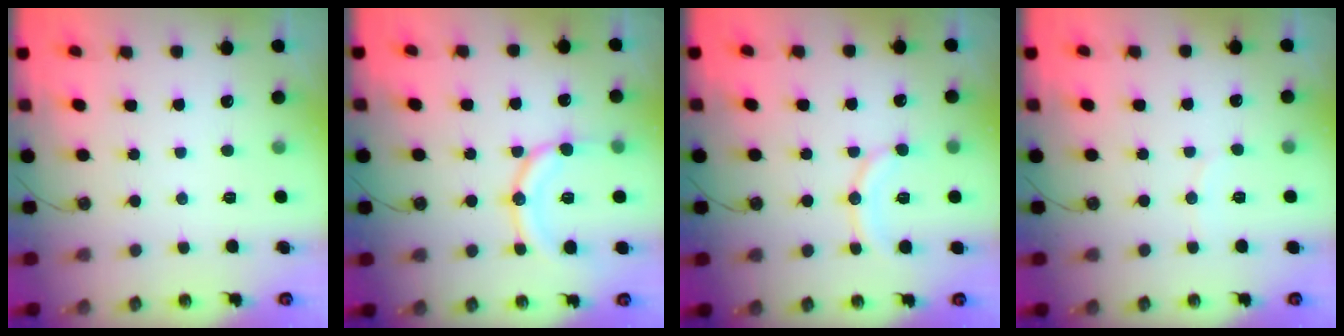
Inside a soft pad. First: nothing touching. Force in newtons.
{"total": 14.2, "press": 14.0, "slide": 2.1}
{"total": 10.7, "press": 10.6, "slide": 1.9}
{"total": 2.5, "press": 2.5, "slide": 0.3}